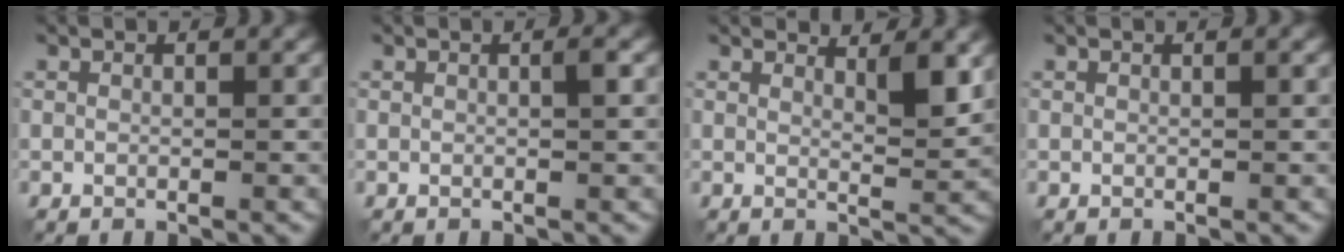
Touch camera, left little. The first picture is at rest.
{"total": 0.7, "force": [0.1, 0.0, 0.7], "torque": [-0.012, 0.002, 0.001]}
{"total": 3.2, "force": [2.2, 0.6, 2.1], "torque": [-0.026, -0.004, 0.035]}
{"total": 0.0}